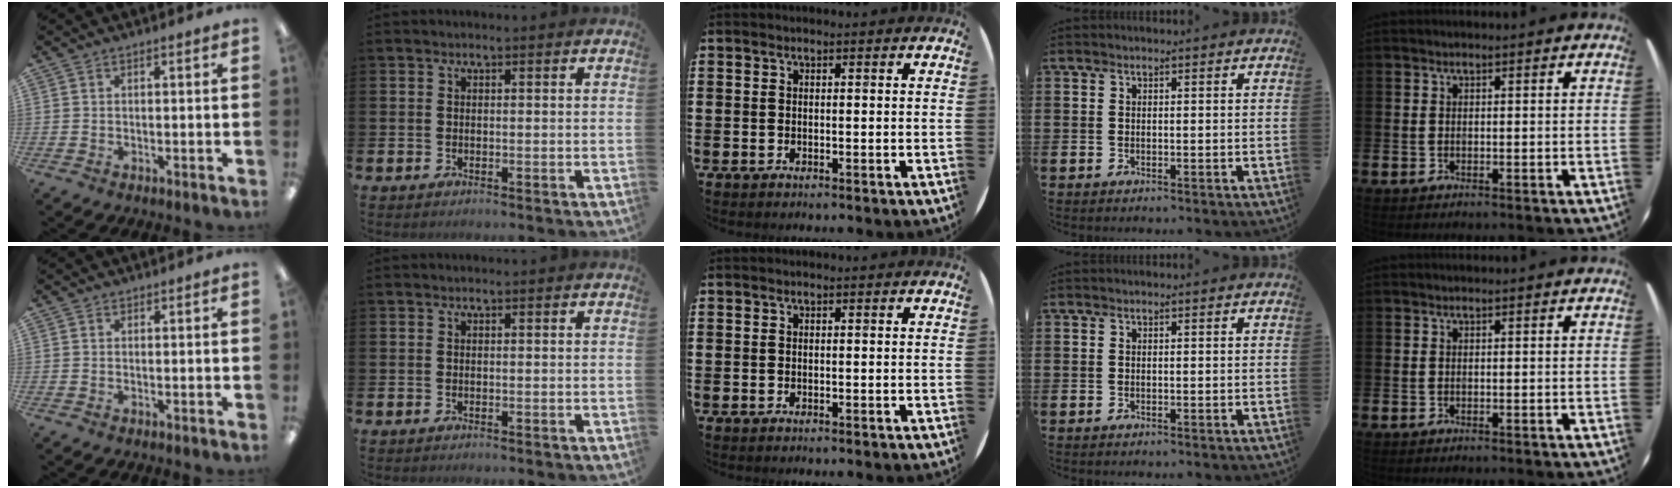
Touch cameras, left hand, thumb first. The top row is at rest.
{}